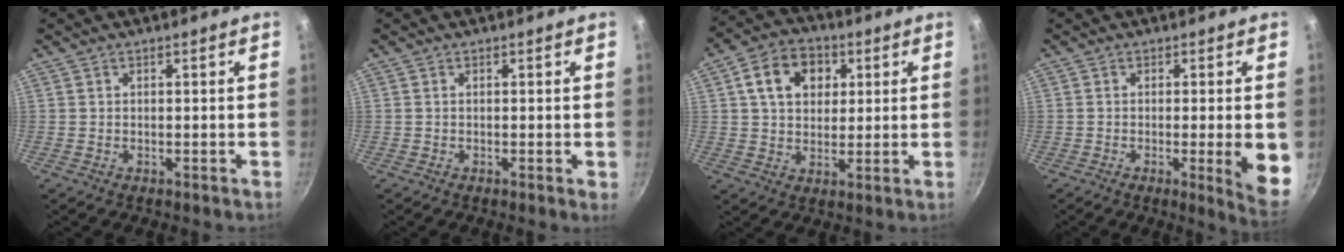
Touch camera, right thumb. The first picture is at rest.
{"total": 0.9, "force": [-0.1, -0.1, 0.8], "torque": [-0.010, -0.004, -0.006]}
{"total": 11.0, "force": [3.3, 8.3, 6.4], "torque": [-0.084, 0.007, 0.044]}
{"total": 8.0, "force": [-1.2, 0.8, 7.9], "torque": [-0.095, -0.007, -0.013]}